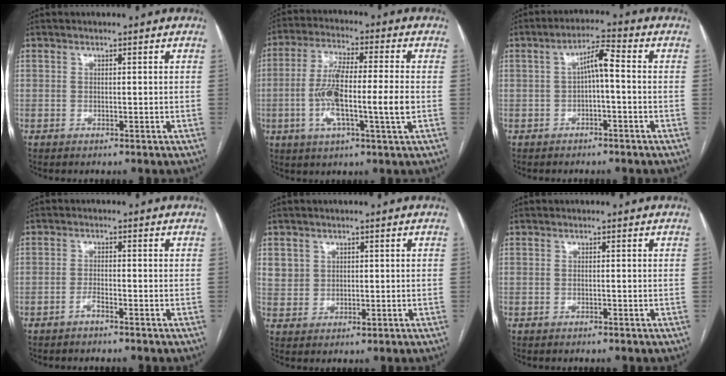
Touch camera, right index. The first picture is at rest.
{"total": 12.1, "force": [-1.9, 0.9, 11.9], "torque": [-0.228, 0.005, -0.041]}
{"total": 4.5, "force": [-0.3, 0.8, 4.4], "torque": [-0.075, 0.021, -0.004]}
{"total": 1.5, "force": [-1.2, 0.0, 0.9], "torque": [-0.019, 0.002, -0.023]}
{"total": 3.8, "force": [1.6, 3.4, 0.7], "torque": [-0.010, 0.002, 0.036]}
{"total": 0.0}